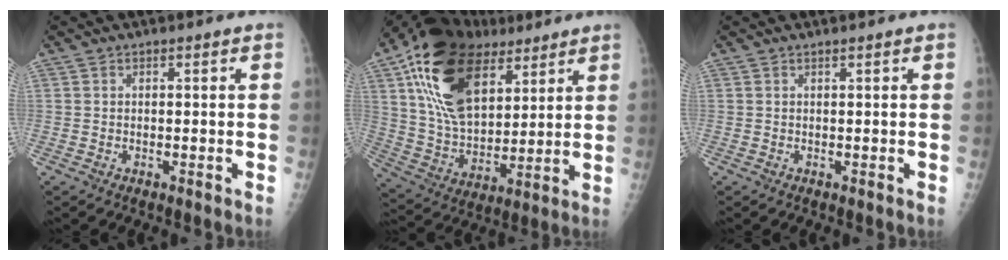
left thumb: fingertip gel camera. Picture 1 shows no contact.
{"total": 24.9, "force": [12.7, 14.2, 16.1], "torque": [-0.267, -0.023, 0.230]}
{"total": 0.0}